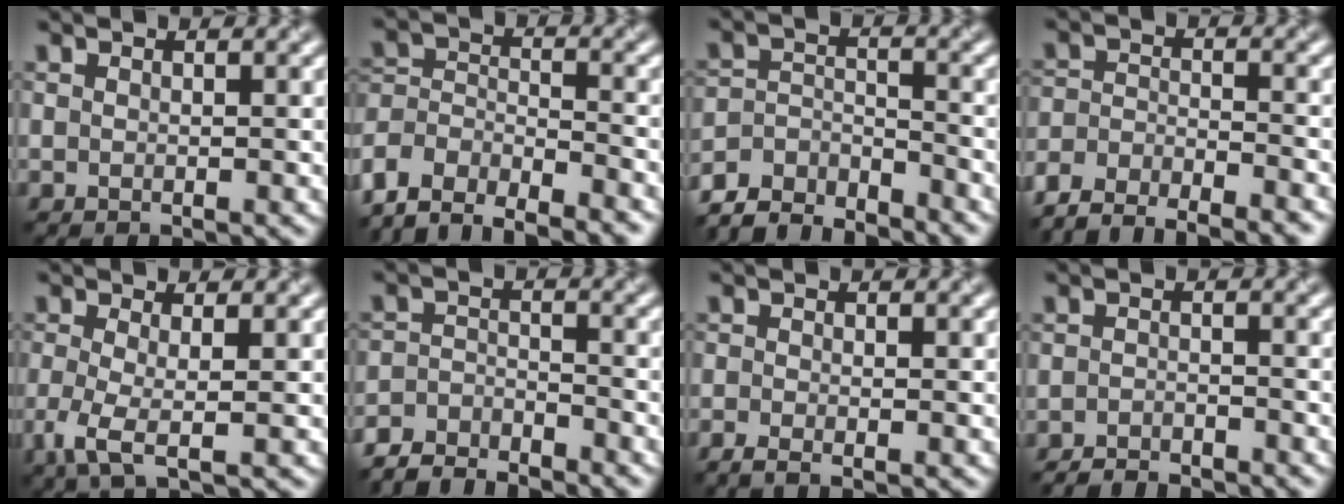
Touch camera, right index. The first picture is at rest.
{"total": 7.5, "force": [-6.8, 2.6, 2.0], "torque": [-0.026, -0.002, -0.116]}
{"total": 6.1, "force": [-5.7, 1.6, 1.3], "torque": [-0.024, -0.004, -0.112]}
{"total": 6.7, "force": [-6.3, 1.2, 1.8], "torque": [-0.033, -0.013, -0.106]}
{"total": 3.2, "force": [-1.0, 0.8, 2.9], "torque": [-0.077, -0.005, -0.023]}
{"total": 4.2, "force": [-4.2, 0.5, 0.5], "torque": [-0.013, 0.000, -0.085]}
{"total": 1.6, "force": [-1.2, 0.2, 1.0], "torque": [-0.025, -0.004, -0.031]}
{"total": 2.8, "force": [-2.7, 0.1, 0.4], "torque": [-0.006, -0.001, -0.051]}